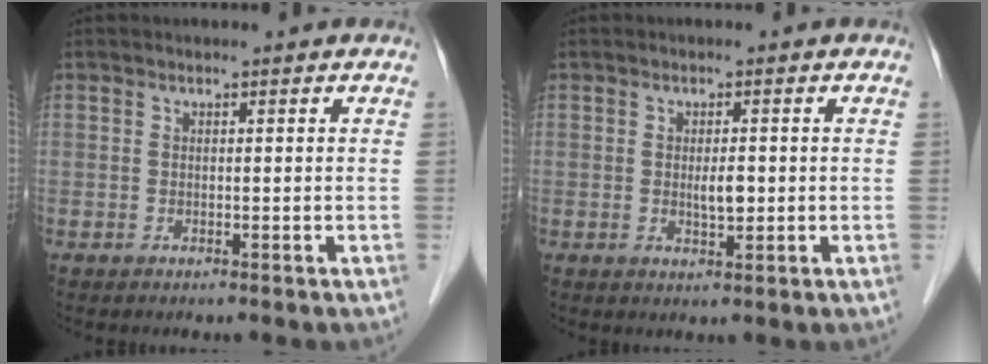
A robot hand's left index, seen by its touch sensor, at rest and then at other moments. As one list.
[{"total": 2.4, "force": [-0.1, 0.8, 2.2], "torque": [-0.040, -0.003, 0.000]}]